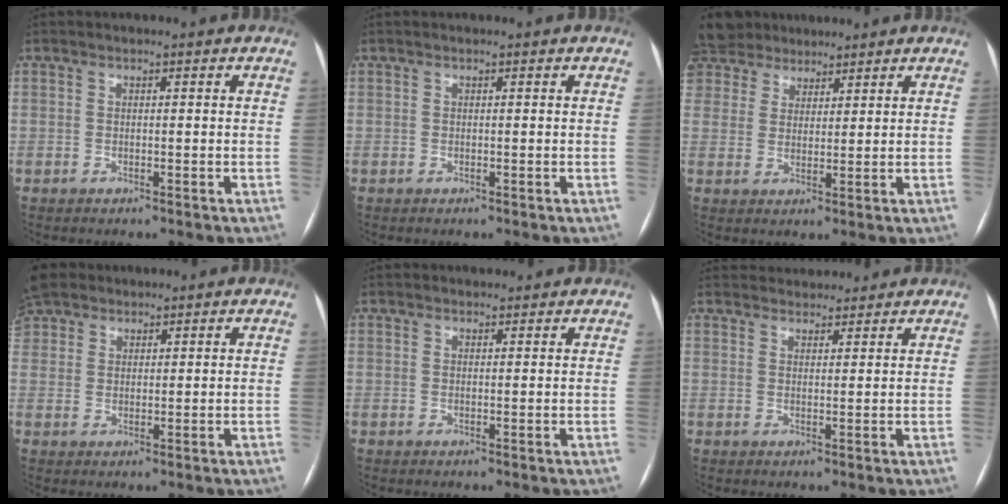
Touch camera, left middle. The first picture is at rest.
{"total": 0.0}
{"total": 10.4, "force": [8.2, 6.1, 1.8], "torque": [-0.050, 0.035, 0.156]}
{"total": 9.7, "force": [6.7, 6.3, 3.2], "torque": [-0.110, 0.035, 0.136]}
{"total": 2.7, "force": [2.6, 0.8, 0.4], "torque": [-0.004, 0.021, 0.035]}
{"total": 7.0, "force": [6.7, 1.8, 0.9], "torque": [-0.006, 0.028, 0.089]}